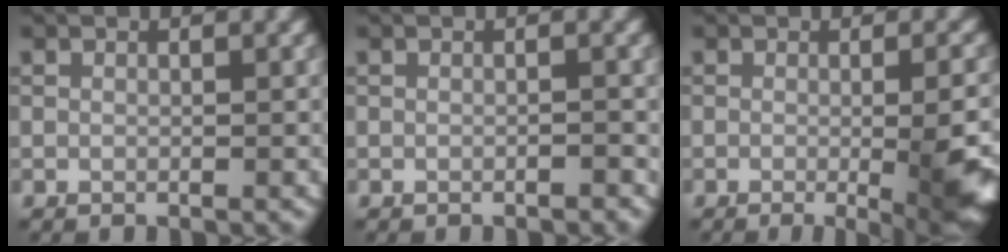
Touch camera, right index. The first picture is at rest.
{"total": 0.5, "force": [-0.4, 0.1, 0.3], "torque": [-0.003, 0.002, -0.006]}
{"total": 7.4, "force": [-1.5, 2.1, 6.9], "torque": [-0.077, -0.009, -0.011]}